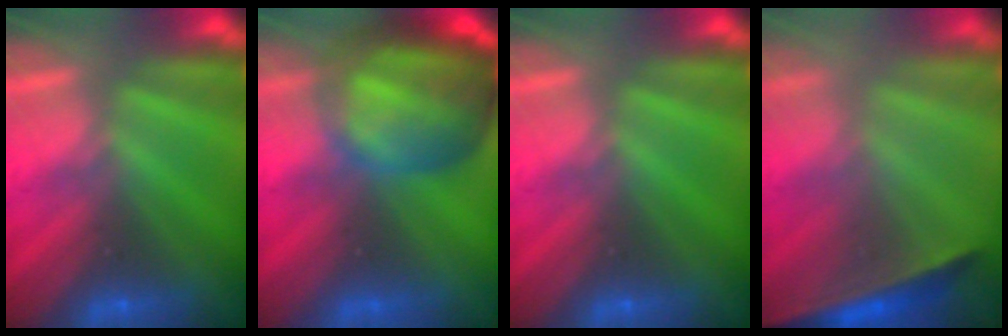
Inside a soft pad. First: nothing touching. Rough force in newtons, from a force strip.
{"total": 7.3}
{"total": 0.0}
{"total": 1.5}